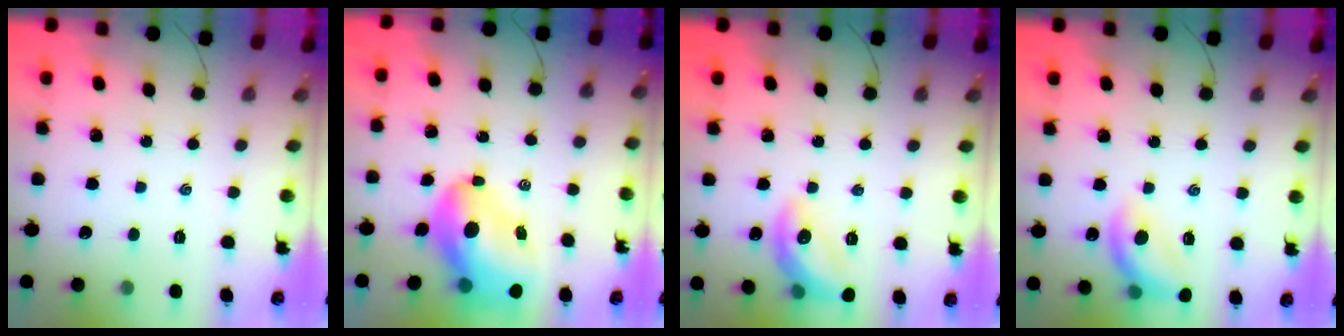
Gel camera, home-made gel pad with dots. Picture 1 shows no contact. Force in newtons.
{"total": 12.9, "press": 12.2, "slide": 4.0}
{"total": 12.7, "press": 12.7, "slide": 0.9}
{"total": 13.2, "press": 13.0, "slide": 2.6}